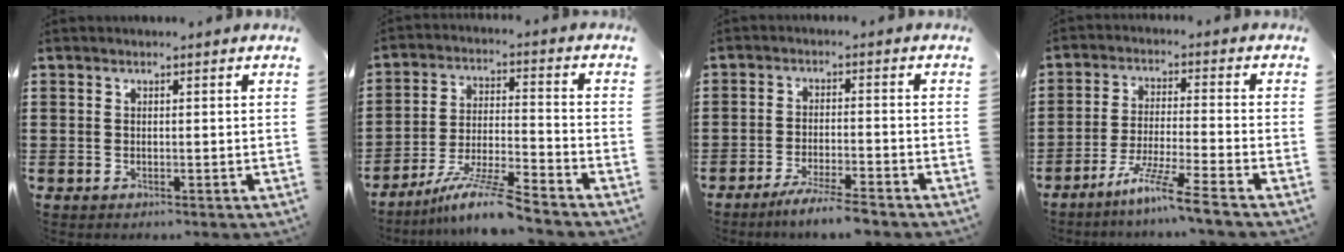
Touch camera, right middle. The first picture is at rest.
{"total": 9.0, "force": [-7.4, 0.1, 5.1], "torque": [-0.102, -0.004, -0.143]}
{"total": 4.5, "force": [-4.0, -0.3, 2.2], "torque": [-0.040, -0.008, -0.073]}
{"total": 7.4, "force": [-6.0, -0.9, 4.2], "torque": [-0.088, -0.019, -0.117]}